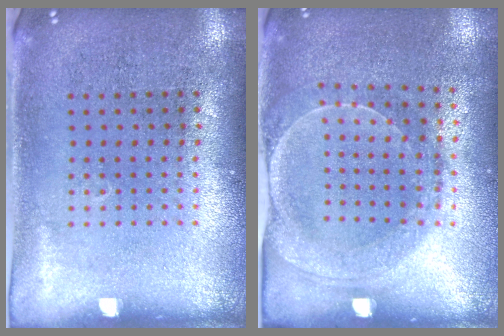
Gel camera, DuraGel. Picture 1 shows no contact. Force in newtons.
{"total": 1.7, "press": 1.7, "slide": 0.3}